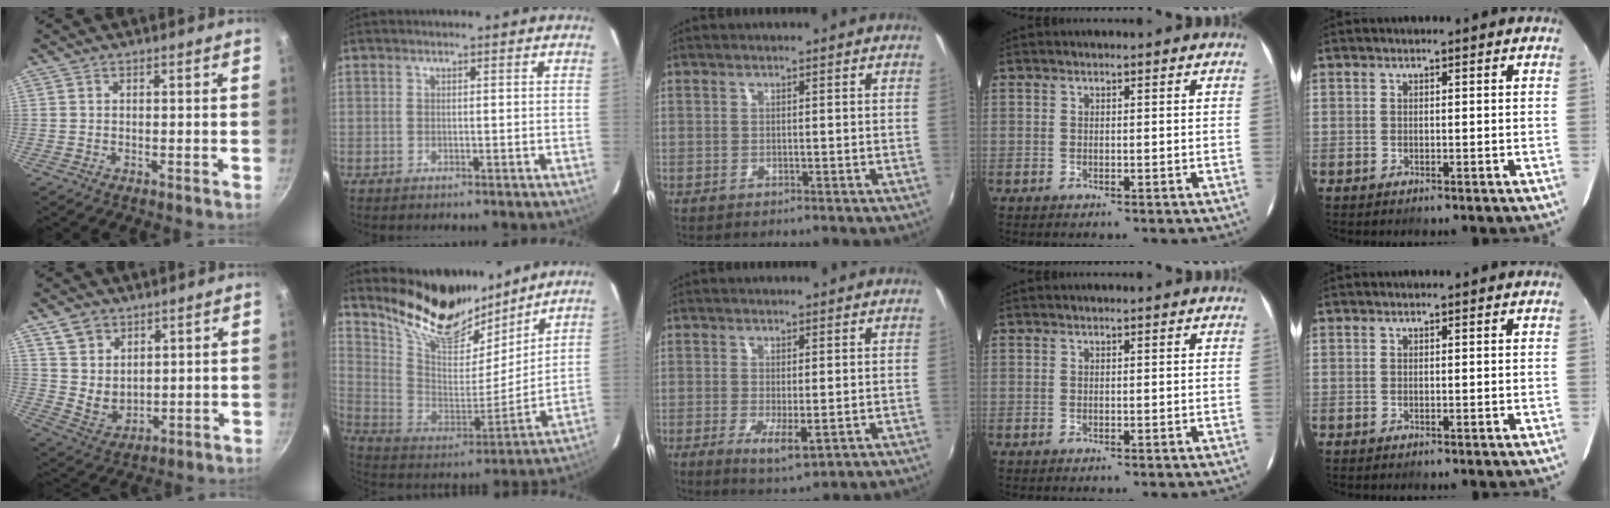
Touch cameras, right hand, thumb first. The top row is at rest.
{"thumb": {"total": 8.1, "force": [4.3, 6.0, 3.3], "torque": [-0.032, -0.017, 0.093]}, "index": {"total": 18.7, "force": [15.3, 7.0, 8.1], "torque": [-0.173, -0.005, 0.281]}, "middle": {"total": 4.7, "force": [-1.2, 1.3, 4.4], "torque": [-0.084, -0.017, -0.017]}}